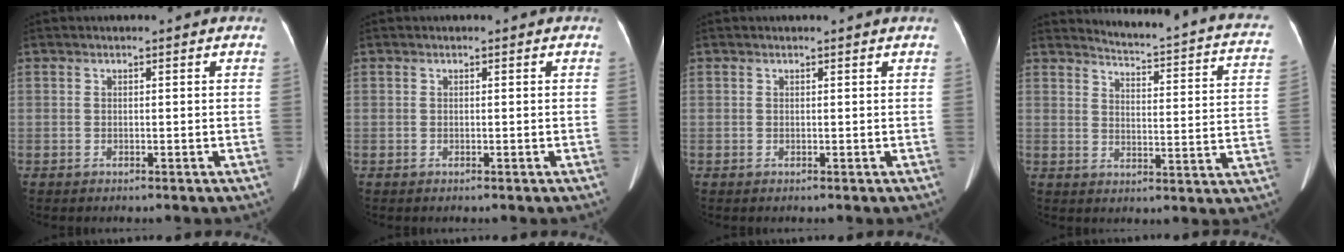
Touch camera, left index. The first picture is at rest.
{"total": 0.0}
{"total": 0.5, "force": [0.5, 0.0, 0.1], "torque": [-0.004, -0.002, 0.007]}
{"total": 17.7, "force": [15.9, 2.1, 7.6], "torque": [-0.098, -0.064, 0.169]}